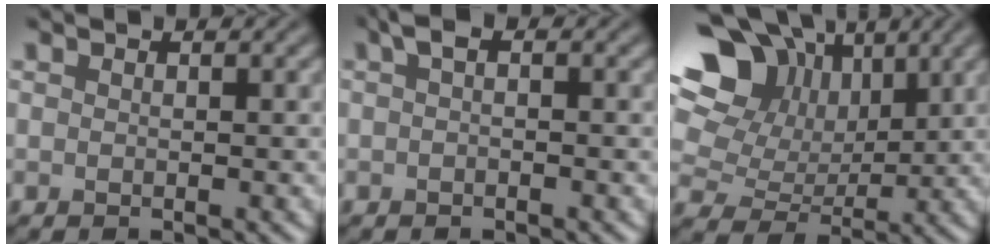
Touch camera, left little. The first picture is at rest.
{"total": 1.5, "force": [0.3, 0.8, 1.2], "torque": [-0.023, 0.007, 0.000]}
{"total": 12.0, "force": [5.4, 8.6, 6.5], "torque": [-0.132, 0.045, 0.076]}